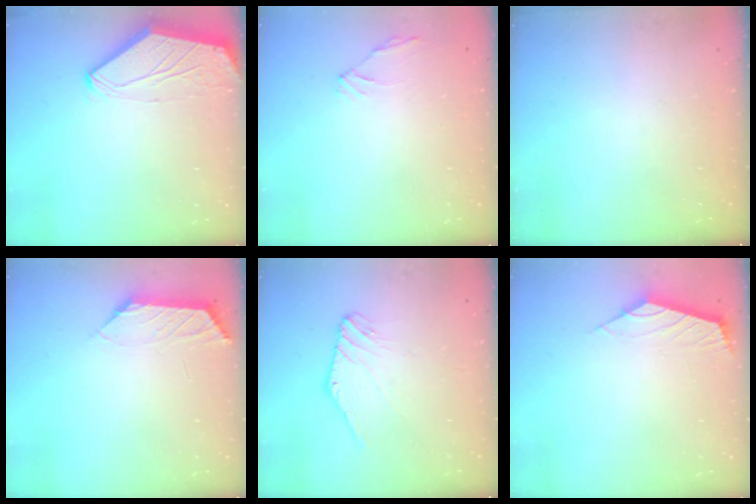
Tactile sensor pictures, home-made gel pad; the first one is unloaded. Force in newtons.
{"total": 0.7, "press": 0.3, "slide": 0.6}
{"total": 0.0}
{"total": 1.7, "press": 1.6, "slide": 0.5}
{"total": 0.0}
{"total": 2.3, "press": 2.2, "slide": 0.4}